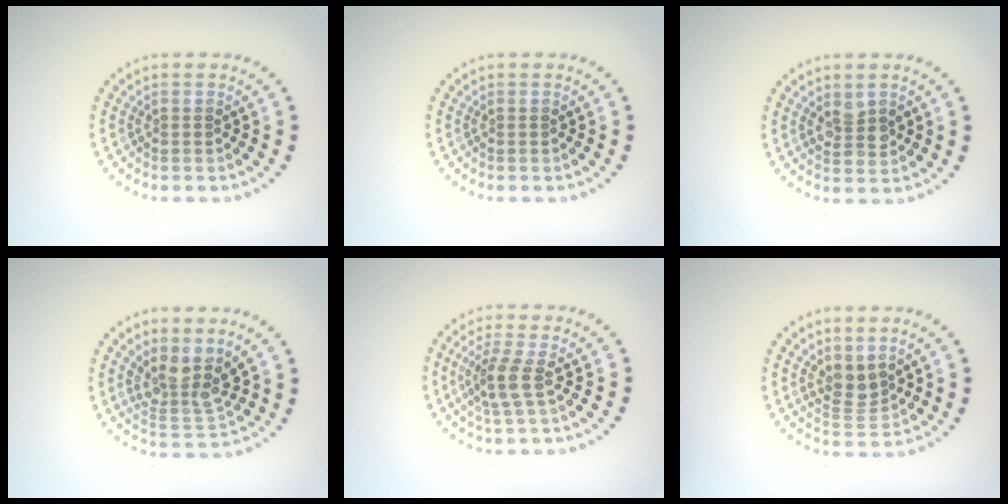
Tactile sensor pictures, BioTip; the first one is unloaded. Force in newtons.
{"total": 0.0}
{"total": 2.2, "press": 2.1, "slide": 0.4}
{"total": 3.6, "press": 2.9, "slide": 2.1}
{"total": 2.6, "press": 1.9, "slide": 1.8}
{"total": 2.3, "press": 1.9, "slide": 1.3}